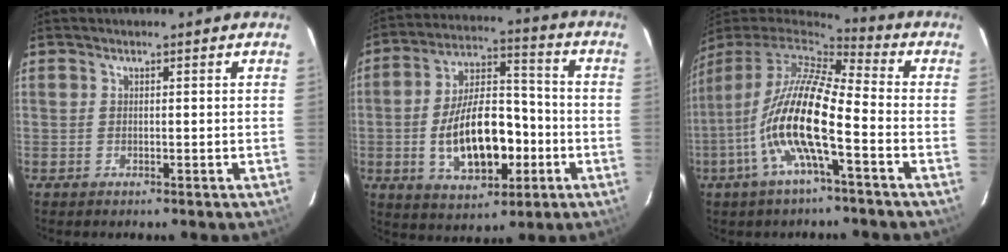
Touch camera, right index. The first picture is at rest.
{"total": 16.3, "force": [-4.1, 8.3, 13.4], "torque": [-0.256, 0.012, -0.053]}
{"total": 16.3, "force": [-5.7, 3.3, 14.9], "torque": [-0.282, -0.018, -0.116]}